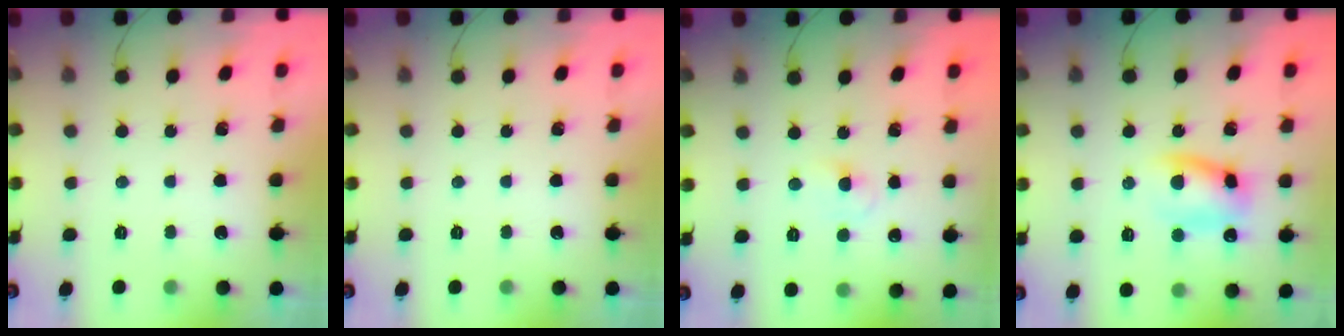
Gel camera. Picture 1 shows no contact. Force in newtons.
{"total": 0.0}
{"total": 2.3, "press": 2.1, "slide": 1.0}
{"total": 10.3, "press": 10.2, "slide": 1.5}